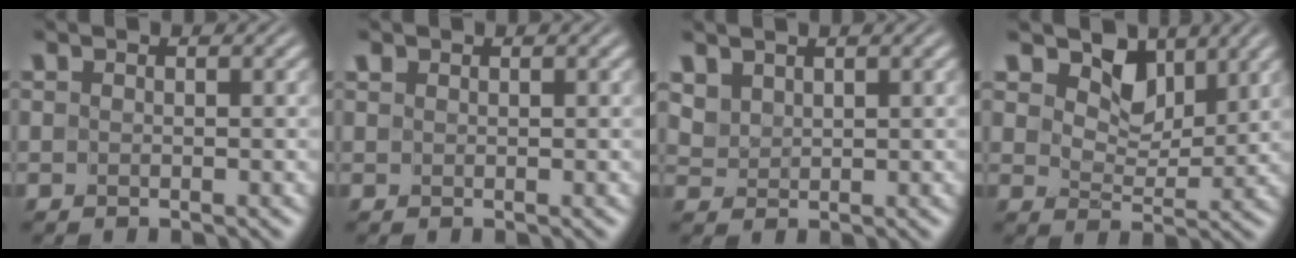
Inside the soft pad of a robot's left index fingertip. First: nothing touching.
{"total": 0.6, "force": [0.4, 0.4, 0.0], "torque": [0.003, 0.003, 0.006]}
{"total": 2.3, "force": [1.8, 1.3, 0.5], "torque": [-0.023, -0.002, 0.053]}
{"total": 4.5, "force": [3.0, 2.6, 2.0], "torque": [-0.044, -0.012, 0.045]}